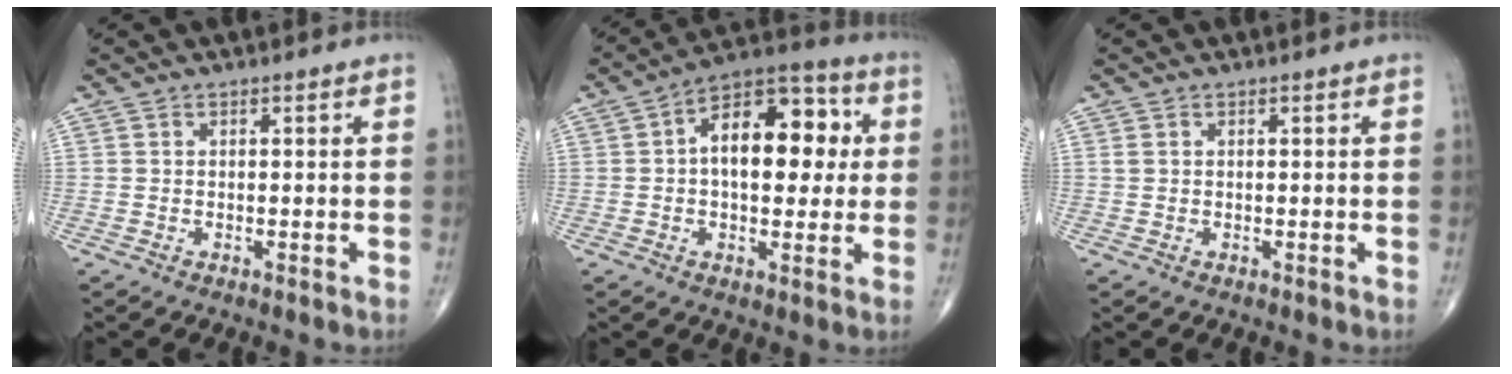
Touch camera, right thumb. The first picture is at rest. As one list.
[{"total": 16.0, "force": [2.1, 8.9, 13.1], "torque": [-0.163, 0.027, 0.023]}, {"total": 0.6, "force": [0.2, 0.5, 0.4], "torque": [-0.010, 0.006, 0.006]}]